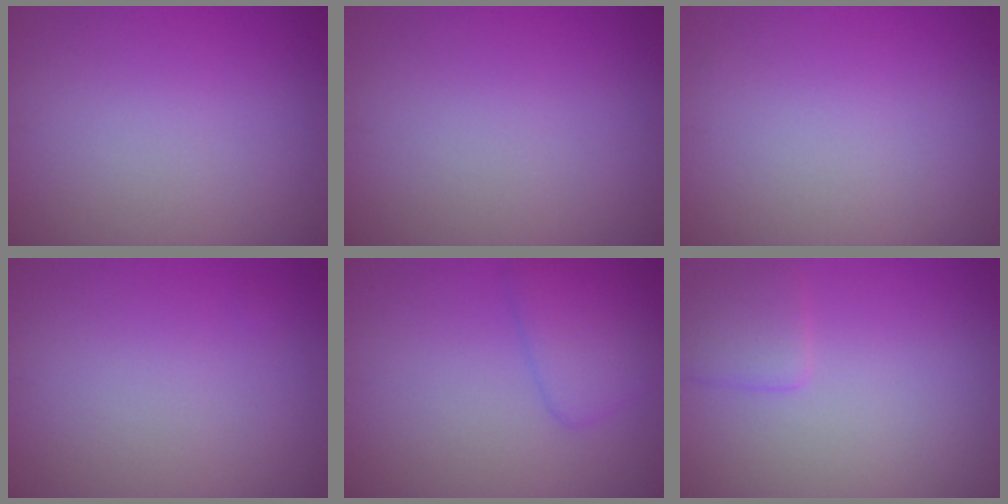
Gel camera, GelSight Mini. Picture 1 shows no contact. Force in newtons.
{"total": 0.0}
{"total": 0.0}
{"total": 0.0}
{"total": 2.9, "press": 2.9, "slide": 0.1}
{"total": 1.9, "press": 1.9, "slide": 0.1}